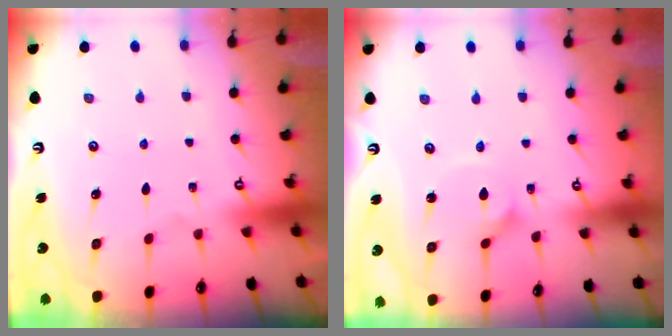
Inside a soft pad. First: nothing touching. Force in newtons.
{"total": 3.2, "press": 3.2, "slide": 0.3}